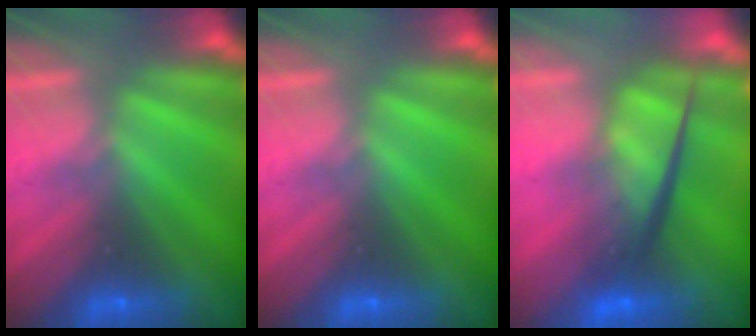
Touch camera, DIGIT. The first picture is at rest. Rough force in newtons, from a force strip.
{"total": 0.0}
{"total": 5.6}